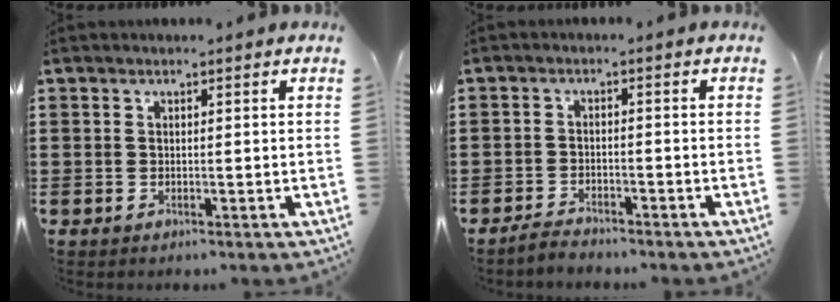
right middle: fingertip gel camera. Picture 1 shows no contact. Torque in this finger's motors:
{"motor_torque": [0.72, -0.36, -0.07, 0.01]}